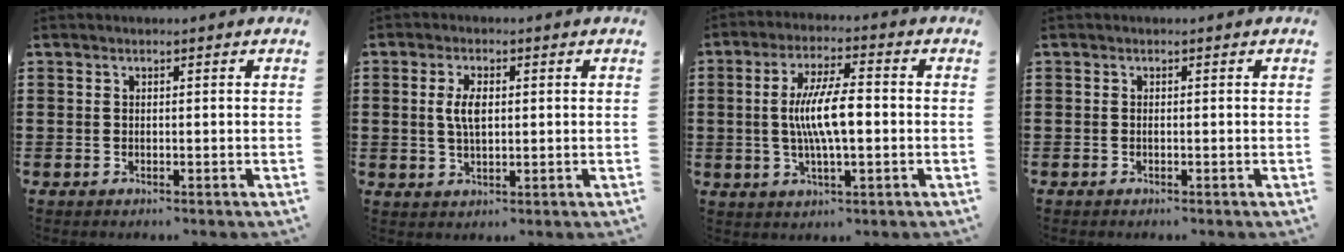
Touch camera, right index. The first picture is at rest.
{"total": 4.3, "force": [0.6, 1.8, 3.8], "torque": [-0.078, 0.009, 0.008]}
{"total": 8.5, "force": [-0.3, 2.2, 8.3], "torque": [-0.167, 0.000, -0.013]}
{"total": 0.0}